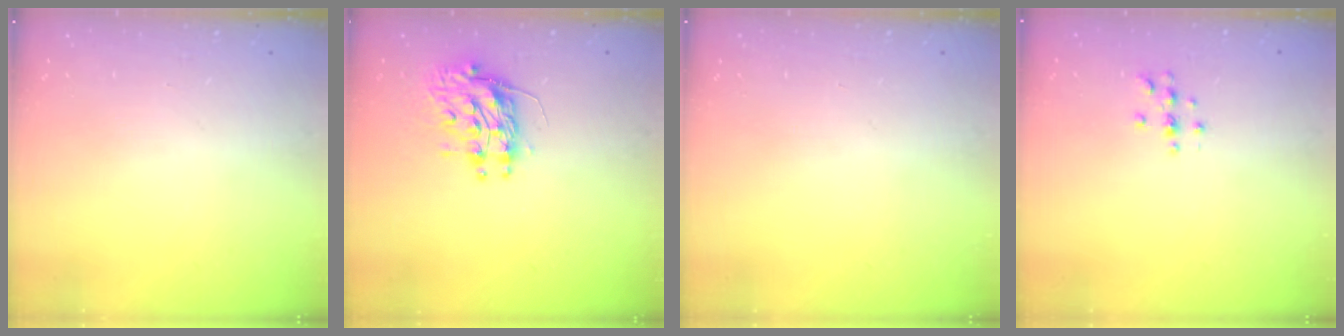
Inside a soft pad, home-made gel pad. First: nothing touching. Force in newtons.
{"total": 10.4, "press": 10.4, "slide": 0.9}
{"total": 0.0}
{"total": 3.4, "press": 3.4, "slide": 0.4}